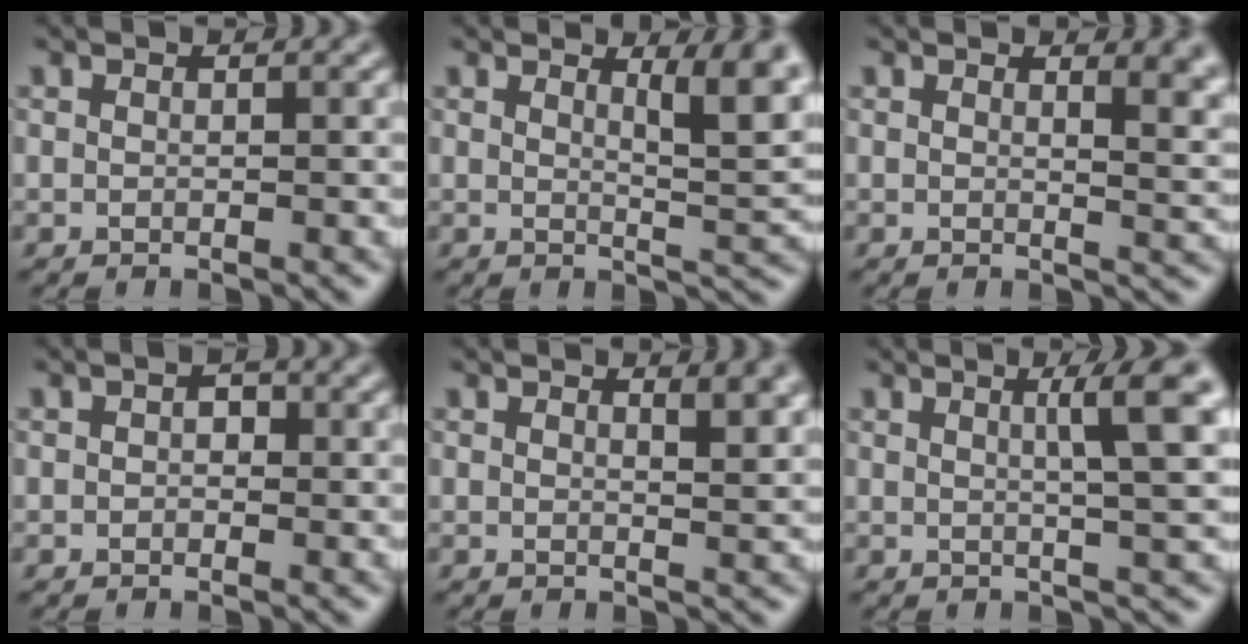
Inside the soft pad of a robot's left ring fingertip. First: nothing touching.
{"total": 5.1, "force": [2.3, 1.3, 4.4], "torque": [-0.051, -0.006, 0.034]}
{"total": 4.7, "force": [2.3, 2.0, 3.6], "torque": [-0.021, 0.002, 0.032]}
{"total": 1.2, "force": [0.1, 0.9, 0.8], "torque": [-0.009, -0.001, -0.002]}
{"total": 3.0, "force": [1.6, 1.1, 2.3], "torque": [-0.019, 0.002, 0.022]}
{"total": 5.1, "force": [1.5, 0.7, 4.8], "torque": [-0.062, 0.009, 0.022]}